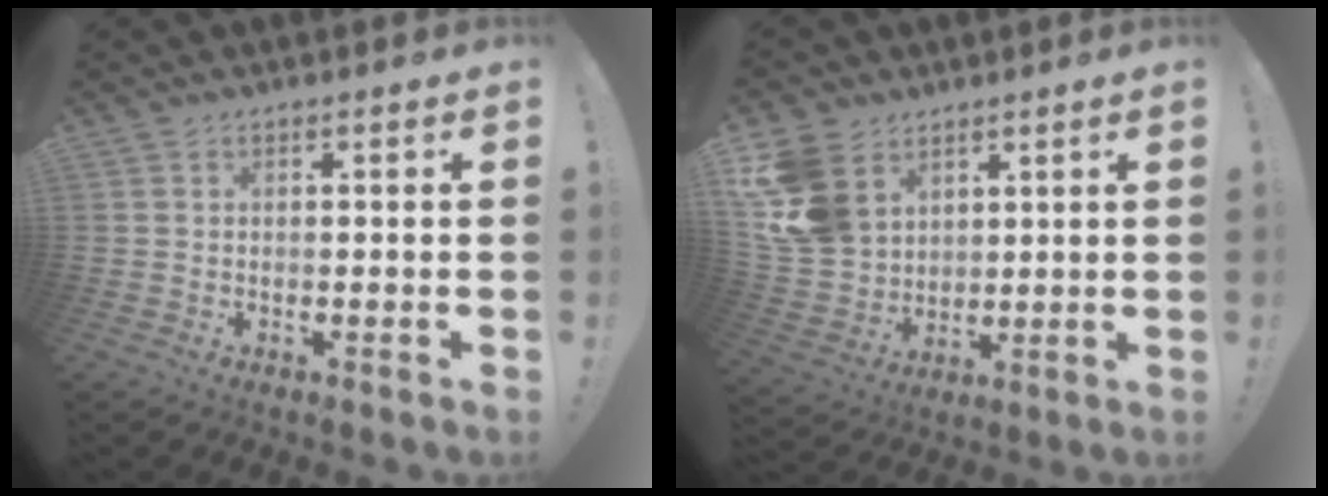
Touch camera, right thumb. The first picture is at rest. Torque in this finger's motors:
{"motor_torque": [1.41, 2.31, 0.75, 0.33, 0.07]}